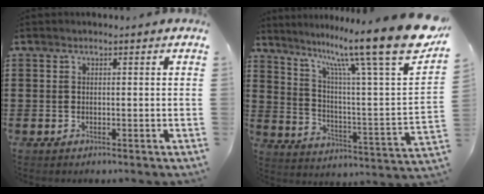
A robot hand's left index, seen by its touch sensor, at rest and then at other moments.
{"total": 17.0, "force": [12.6, 0.9, 11.4], "torque": [-0.213, -0.085, 0.195]}